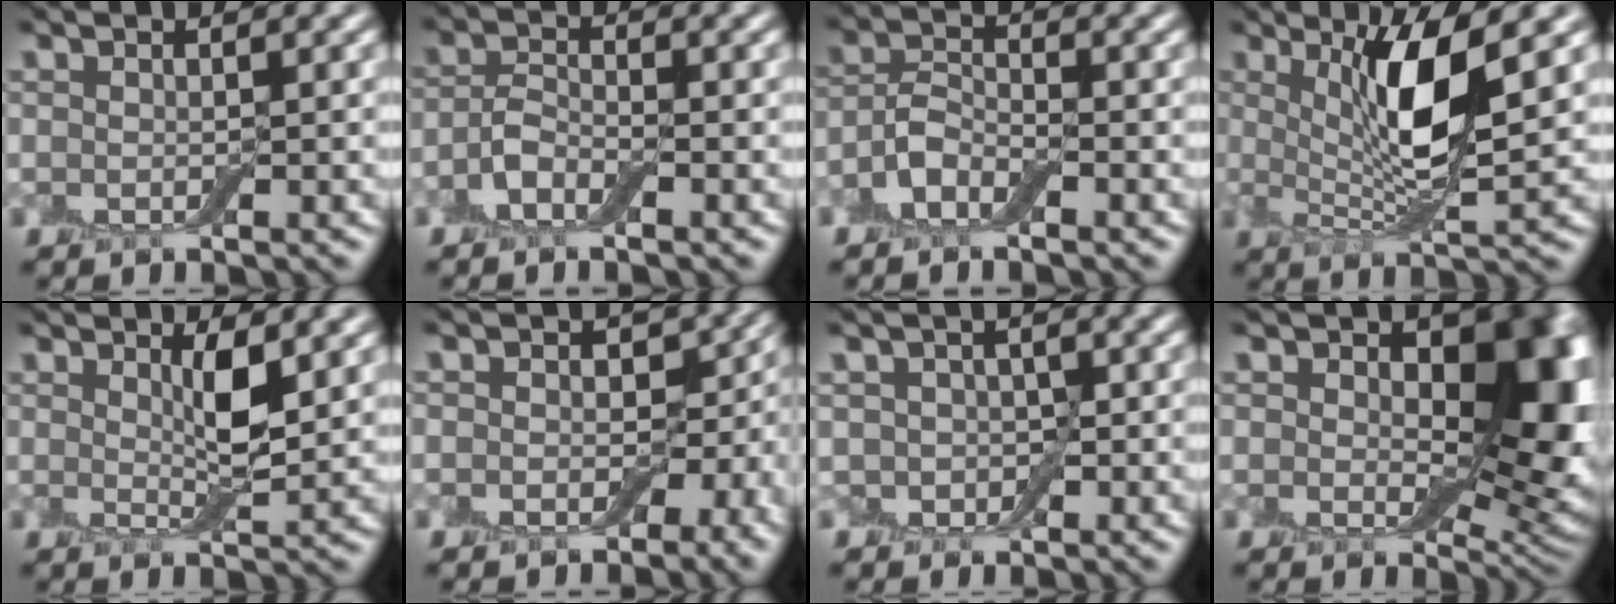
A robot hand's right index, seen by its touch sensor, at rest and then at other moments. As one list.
[{"total": 2.1, "force": [-1.4, 1.0, 1.2], "torque": [-0.025, 0.008, -0.035]}, {"total": 2.7, "force": [-1.9, 1.4, 1.5], "torque": [-0.030, 0.008, -0.044]}, {"total": 6.1, "force": [1.8, 1.0, 5.7], "torque": [-0.103, -0.007, 0.033]}, {"total": 2.0, "force": [1.1, 0.0, 1.7], "torque": [-0.031, -0.005, 0.019]}, {"total": 5.4, "force": [0.2, 4.3, 3.3], "torque": [0.001, 0.002, -0.005]}, {"total": 2.3, "force": [-0.4, 2.0, 1.0], "torque": [-0.010, 0.000, -0.012]}, {"total": 13.4, "force": [2.9, 8.3, 10.1], "torque": [-0.117, -0.012, 0.057]}]